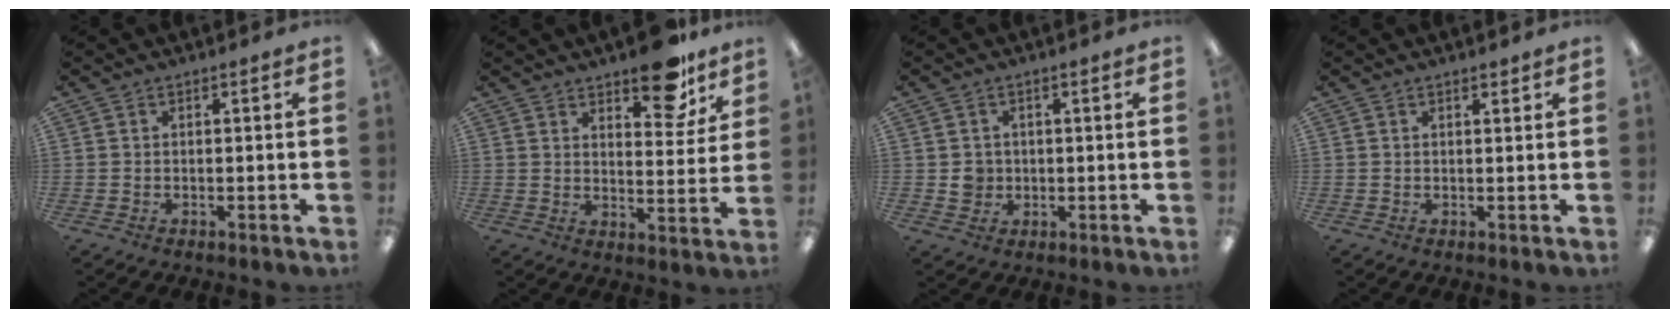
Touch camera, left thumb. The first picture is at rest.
{"total": 12.5, "force": [9.4, 5.1, 6.6], "torque": [-0.066, -0.064, 0.159]}
{"total": 3.2, "force": [0.1, 3.1, 0.7], "torque": [-0.010, 0.001, 0.001]}
{"total": 1.1, "force": [1.0, 0.3, 0.5], "torque": [-0.004, -0.005, 0.016]}